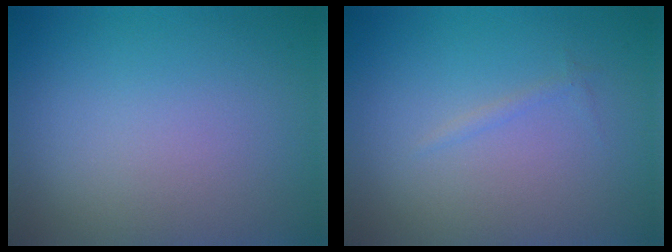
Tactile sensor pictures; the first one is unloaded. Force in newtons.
{"total": 0.5, "press": 0.5, "slide": 0.0}